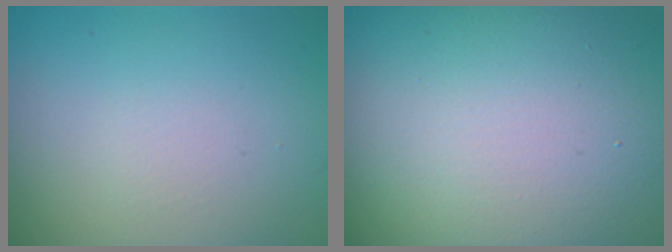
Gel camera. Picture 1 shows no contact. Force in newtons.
{"total": 23.1, "press": 23.1, "slide": 1.2}